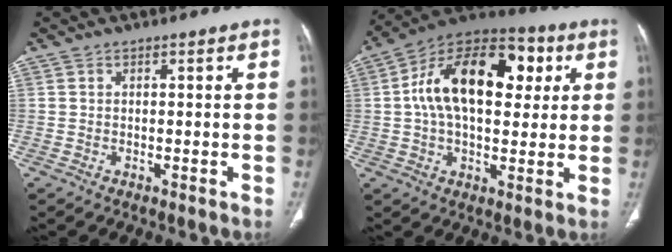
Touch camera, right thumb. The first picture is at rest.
{"total": 21.3, "force": [4.4, 12.3, 16.9], "torque": [-0.254, 0.023, 0.059]}